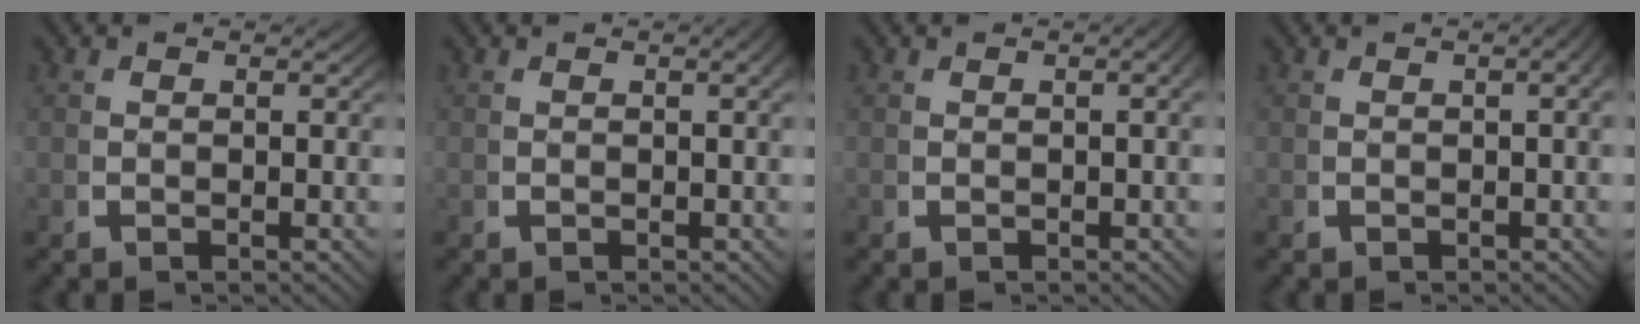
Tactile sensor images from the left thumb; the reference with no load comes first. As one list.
[{"total": 1.2, "force": [0.1, 0.3, 1.2], "torque": [-0.014, 0.004, 0.002]}, {"total": 1.2, "force": [-0.1, 0.3, 1.2], "torque": [-0.014, 0.006, -0.002]}, {"total": 2.4, "force": [0.2, 0.9, 2.2], "torque": [-0.023, 0.014, -0.002]}]